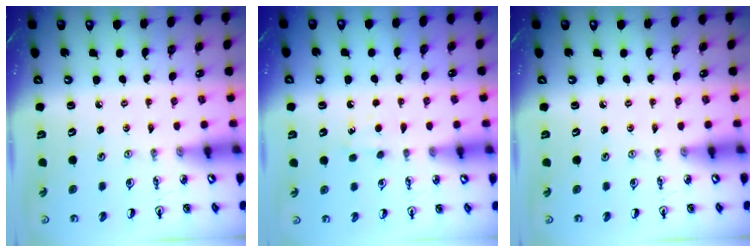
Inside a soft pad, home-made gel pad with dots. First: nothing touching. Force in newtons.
{"total": 4.5, "press": 4.4, "slide": 0.5}
{"total": 0.0}